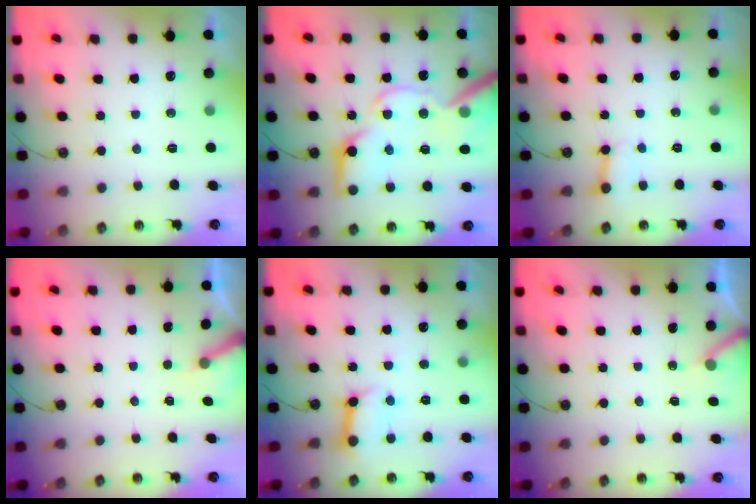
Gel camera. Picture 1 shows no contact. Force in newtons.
{"total": 22.9, "press": 22.6, "slide": 3.3}
{"total": 2.5, "press": 2.5, "slide": 0.2}
{"total": 3.6, "press": 3.6, "slide": 0.3}
{"total": 10.2, "press": 10.2, "slide": 1.2}
{"total": 4.3, "press": 4.3, "slide": 0.2}